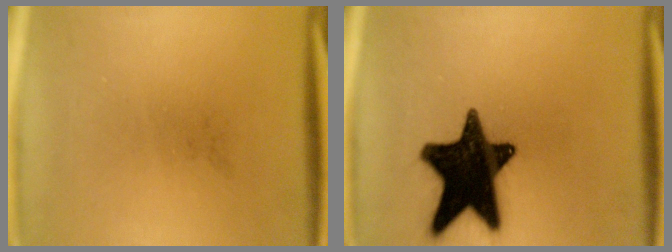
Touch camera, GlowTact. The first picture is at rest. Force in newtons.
{"total": 18.8}